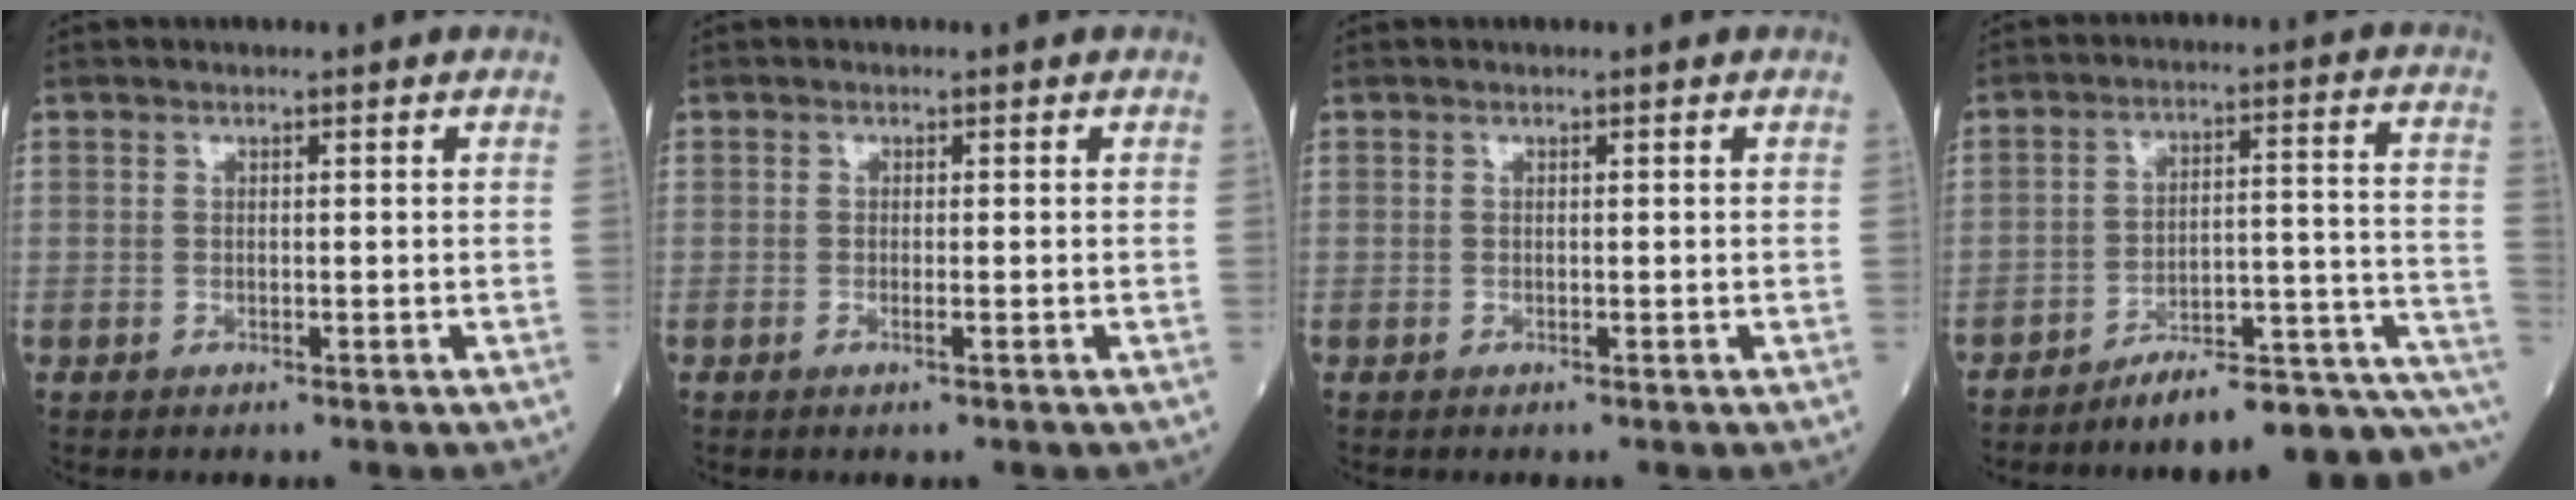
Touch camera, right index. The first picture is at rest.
{"total": 0.9, "force": [-0.5, -0.1, 0.8], "torque": [-0.019, -0.003, -0.007]}
{"total": 0.0}
{"total": 16.2, "force": [-13.8, 1.4, 8.4], "torque": [-0.059, 0.054, -0.195]}